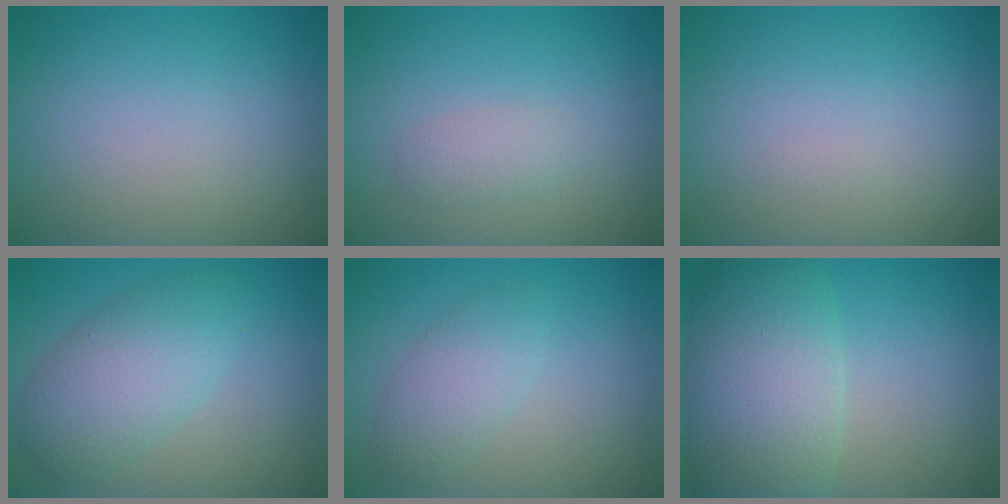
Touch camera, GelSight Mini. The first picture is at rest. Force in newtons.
{"total": 1.4, "press": 1.4, "slide": 0.1}
{"total": 0.0}
{"total": 5.4, "press": 5.4, "slide": 0.0}
{"total": 2.7, "press": 2.6, "slide": 0.1}
{"total": 8.2, "press": 8.1, "slide": 0.6}